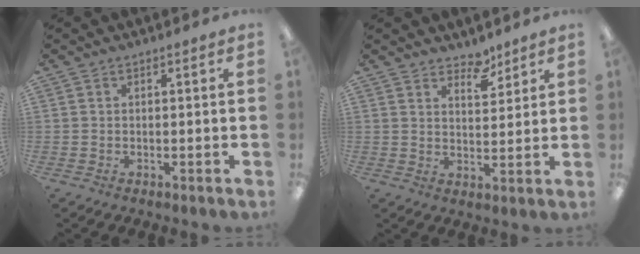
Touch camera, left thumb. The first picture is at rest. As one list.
[{"total": 5.3, "force": [4.8, 2.2, 1.0], "torque": [0.001, -0.035, 0.084]}]